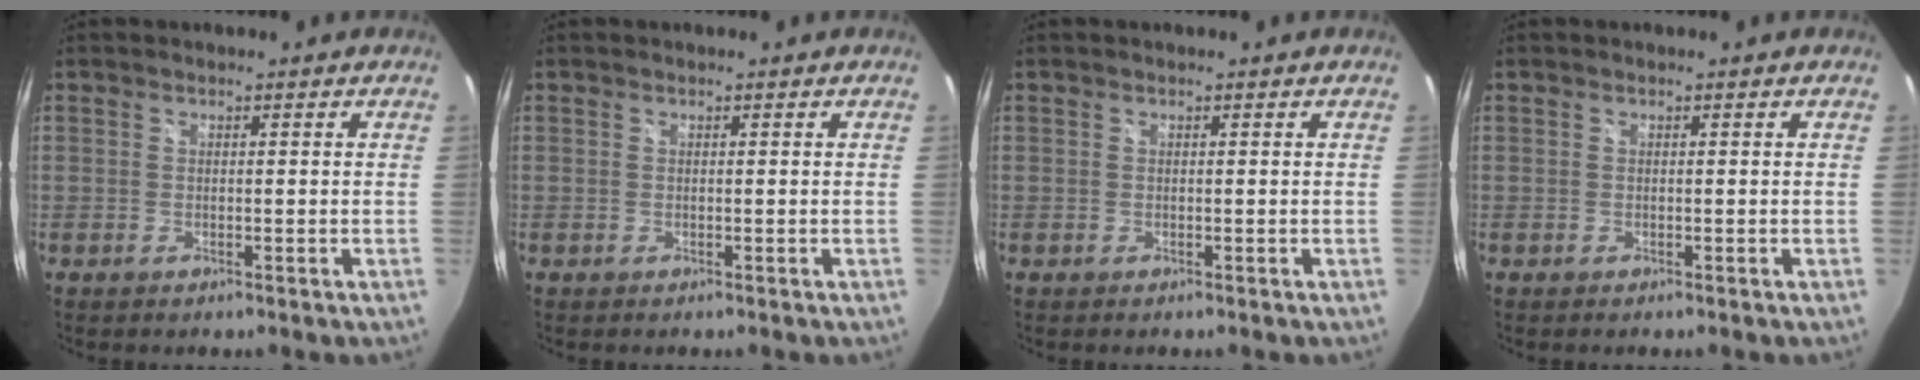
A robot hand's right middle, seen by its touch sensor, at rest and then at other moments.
{"total": 0.0}
{"total": 0.0}
{"total": 0.0}